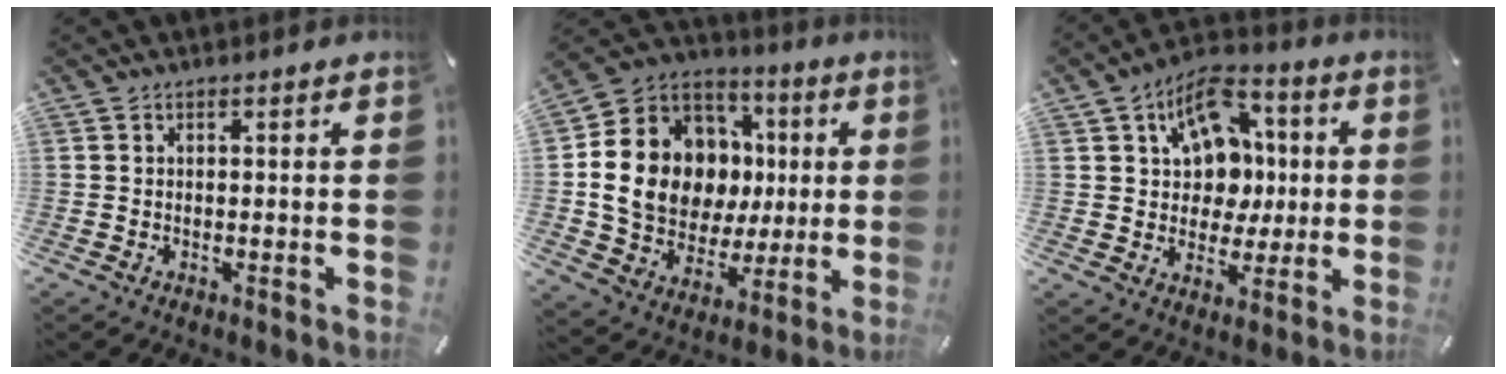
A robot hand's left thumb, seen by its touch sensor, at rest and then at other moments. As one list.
[{"total": 16.3, "force": [0.4, 14.1, 8.0], "torque": [-0.159, -0.006, 0.022]}, {"total": 13.0, "force": [3.8, 11.0, 5.8], "torque": [-0.086, -0.020, 0.074]}]